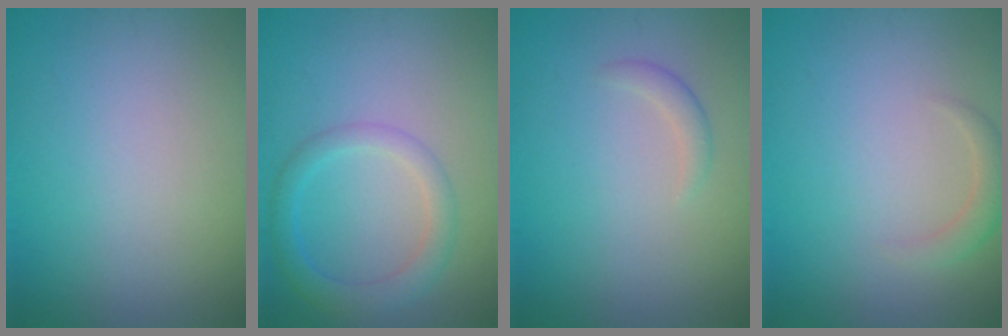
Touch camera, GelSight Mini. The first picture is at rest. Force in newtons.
{"total": 3.0, "press": 3.0, "slide": 0.2}
{"total": 1.1, "press": 1.1, "slide": 0.1}
{"total": 1.7, "press": 1.7, "slide": 0.1}